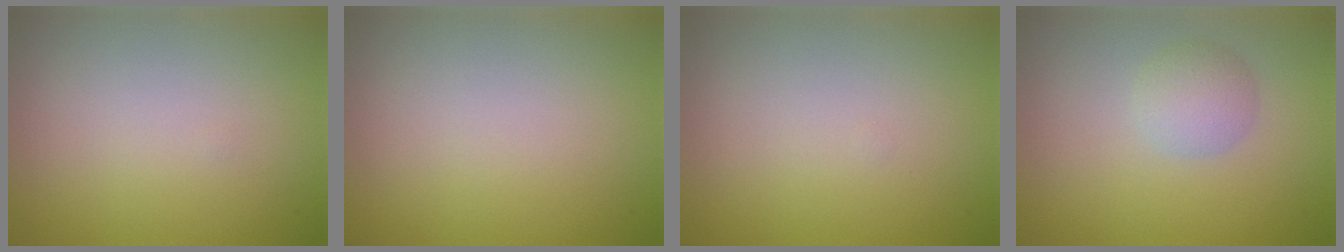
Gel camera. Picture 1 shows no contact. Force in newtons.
{"total": 0.0}
{"total": 0.0}
{"total": 2.3, "press": 2.3, "slide": 0.0}